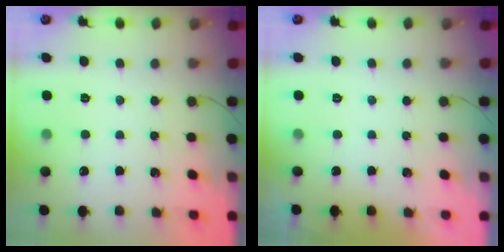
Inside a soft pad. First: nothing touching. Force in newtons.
{"total": 0.0}